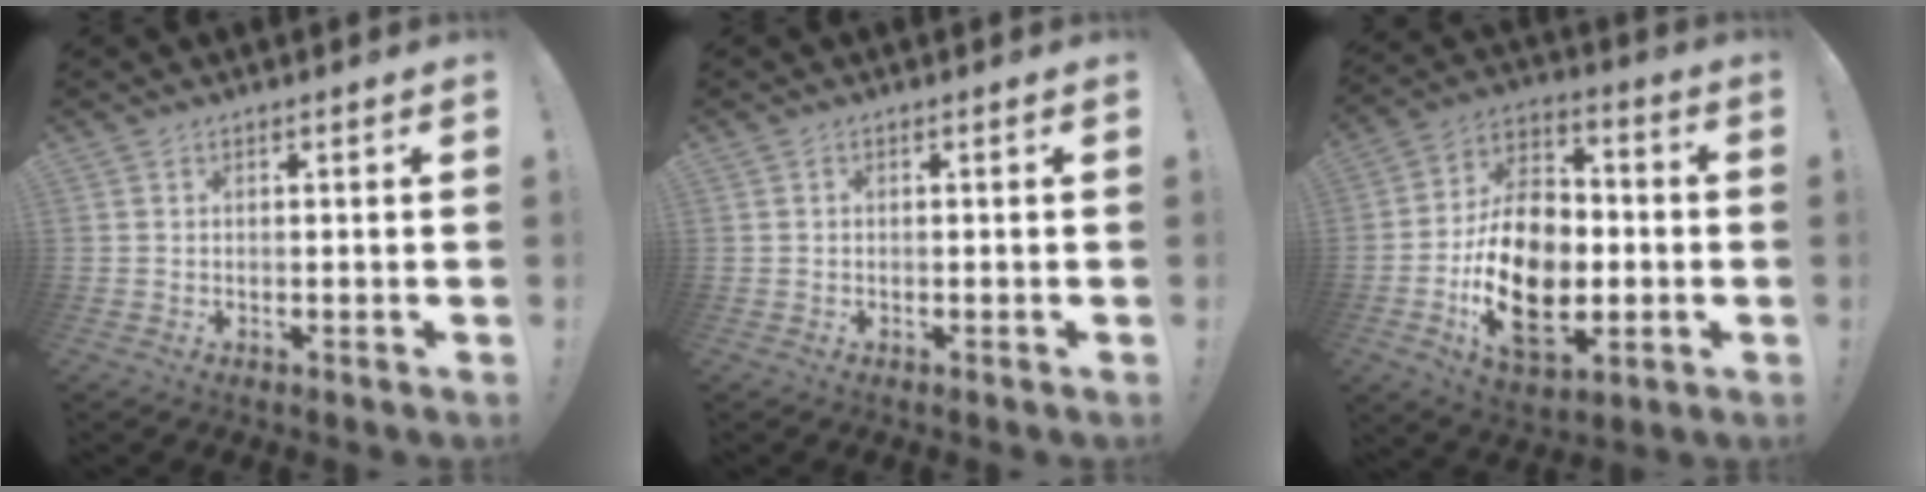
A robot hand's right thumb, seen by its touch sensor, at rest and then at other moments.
{"total": 0.0}
{"total": 21.8, "force": [-4.4, 14.4, 15.7], "torque": [-0.283, 0.020, -0.066]}